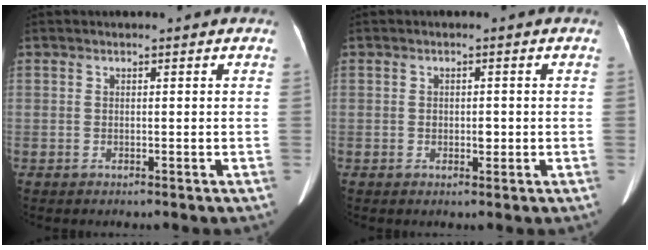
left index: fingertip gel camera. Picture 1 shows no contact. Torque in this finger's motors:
{"motor_torque": [-0.05, -0.01, 0.00, 0.00]}